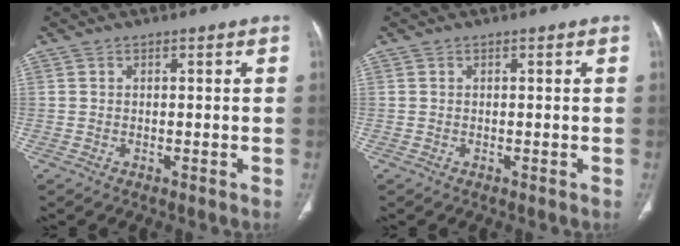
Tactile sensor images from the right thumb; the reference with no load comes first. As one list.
[{"total": 0.0}]